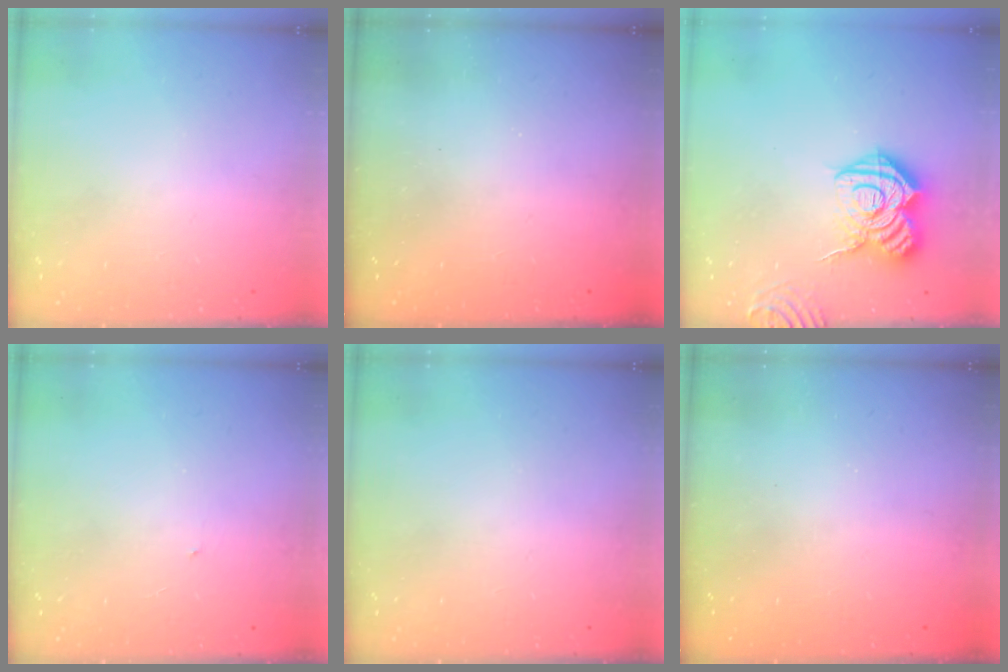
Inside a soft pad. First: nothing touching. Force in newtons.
{"total": 2.3, "press": 2.2, "slide": 0.7}
{"total": 17.2, "press": 17.2, "slide": 1.5}
{"total": 0.6, "press": 0.6, "slide": 0.1}
{"total": 0.0}
{"total": 2.5, "press": 2.4, "slide": 0.7}